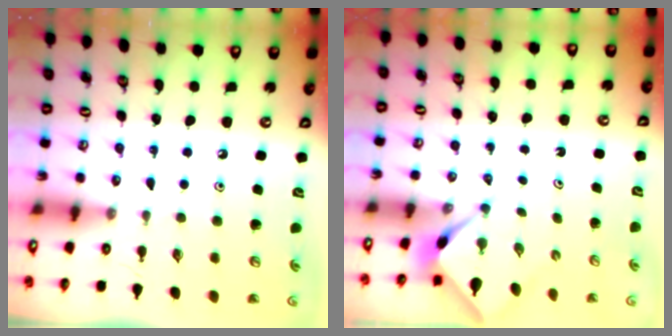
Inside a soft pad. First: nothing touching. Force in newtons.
{"total": 2.2, "press": 2.2, "slide": 0.3}